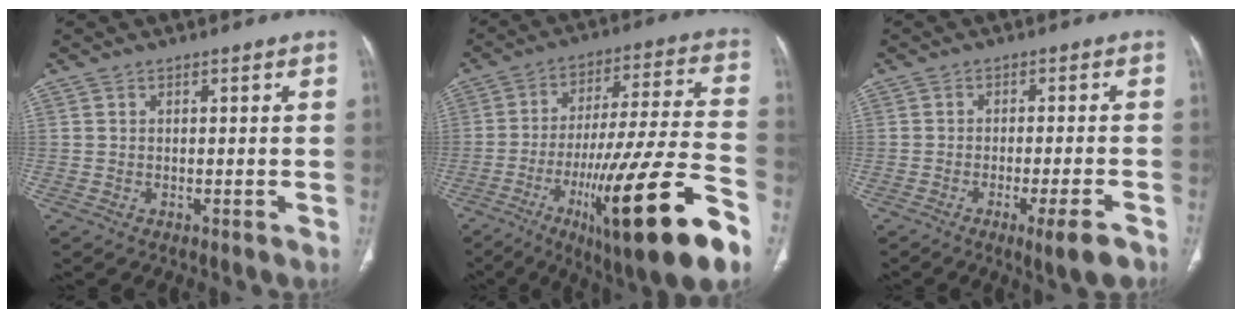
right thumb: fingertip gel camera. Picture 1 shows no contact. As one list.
[{"total": 26.3, "force": [-12.7, 4.0, 22.7], "torque": [-0.360, 0.042, -0.194]}, {"total": 6.4, "force": [-3.7, 0.9, 5.2], "torque": [-0.078, 0.005, -0.052]}]